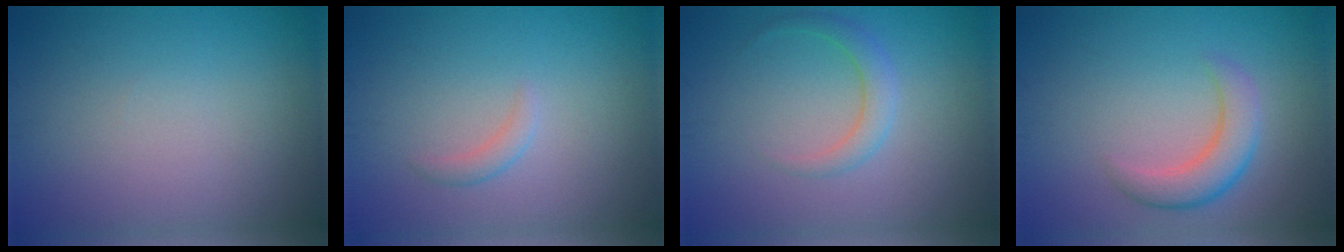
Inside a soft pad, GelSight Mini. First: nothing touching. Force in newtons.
{"total": 1.0, "press": 1.0, "slide": 0.0}
{"total": 2.0, "press": 2.0, "slide": 0.1}
{"total": 3.5, "press": 3.5, "slide": 0.1}